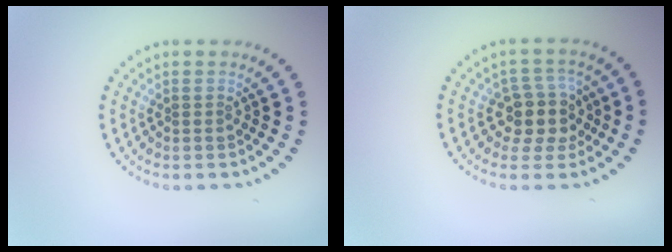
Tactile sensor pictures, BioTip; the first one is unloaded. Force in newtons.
{"total": 3.5, "press": 2.9, "slide": 1.9}